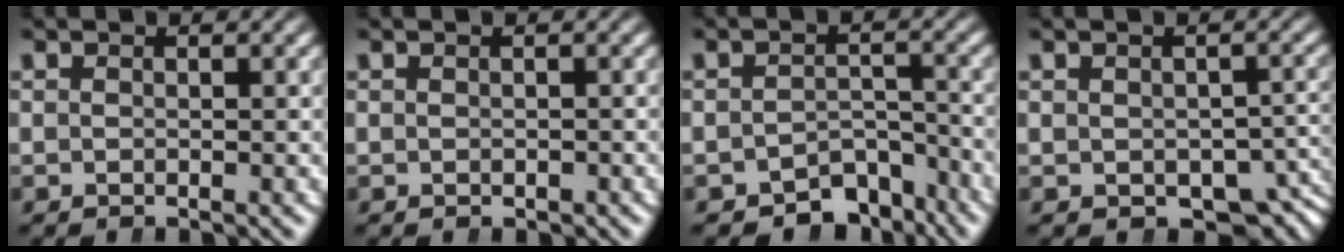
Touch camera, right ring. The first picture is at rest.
{"total": 0.6, "force": [-0.3, 0.4, -0.1], "torque": [-0.001, -0.004, -0.001]}
{"total": 6.2, "force": [-5.3, 2.7, 1.8], "torque": [0.004, -0.010, -0.084]}
{"total": 4.5, "force": [-2.6, 2.8, 2.4], "torque": [-0.013, -0.018, -0.030]}